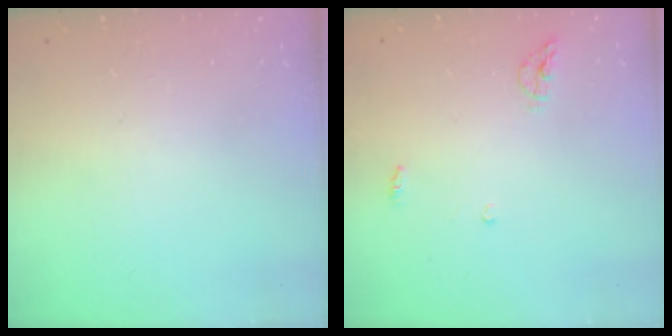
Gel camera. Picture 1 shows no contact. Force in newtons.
{"total": 4.7, "press": 4.7, "slide": 0.2}